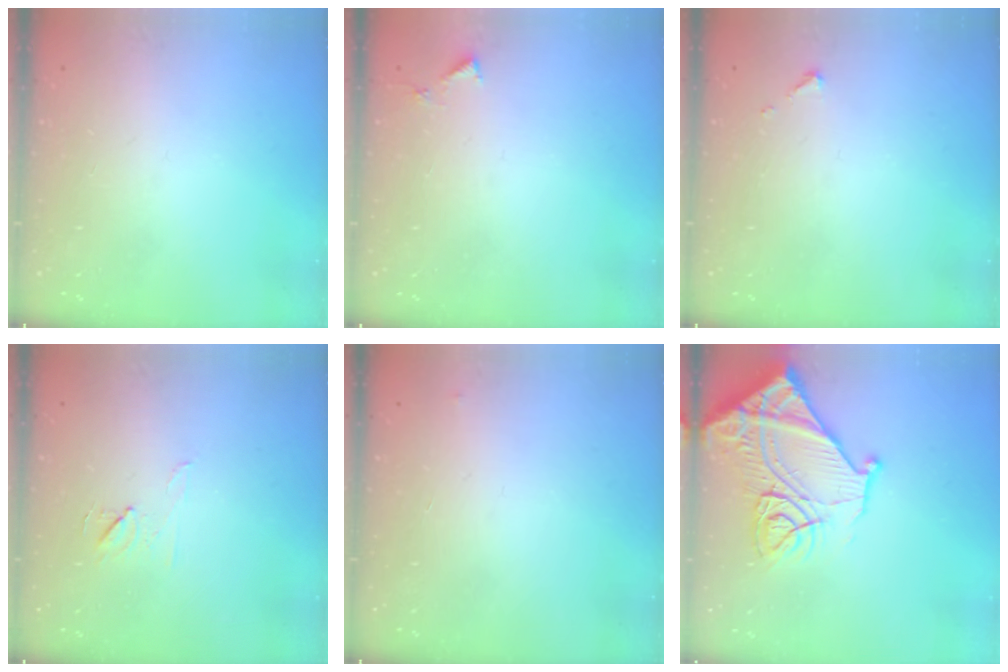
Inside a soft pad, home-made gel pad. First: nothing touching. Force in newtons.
{"total": 3.2, "press": 3.2, "slide": 0.2}
{"total": 2.6, "press": 2.6, "slide": 0.3}
{"total": 5.9, "press": 5.9, "slide": 0.9}
{"total": 2.5, "press": 2.5, "slide": 0.4}
{"total": 19.6, "press": 19.5, "slide": 2.0}